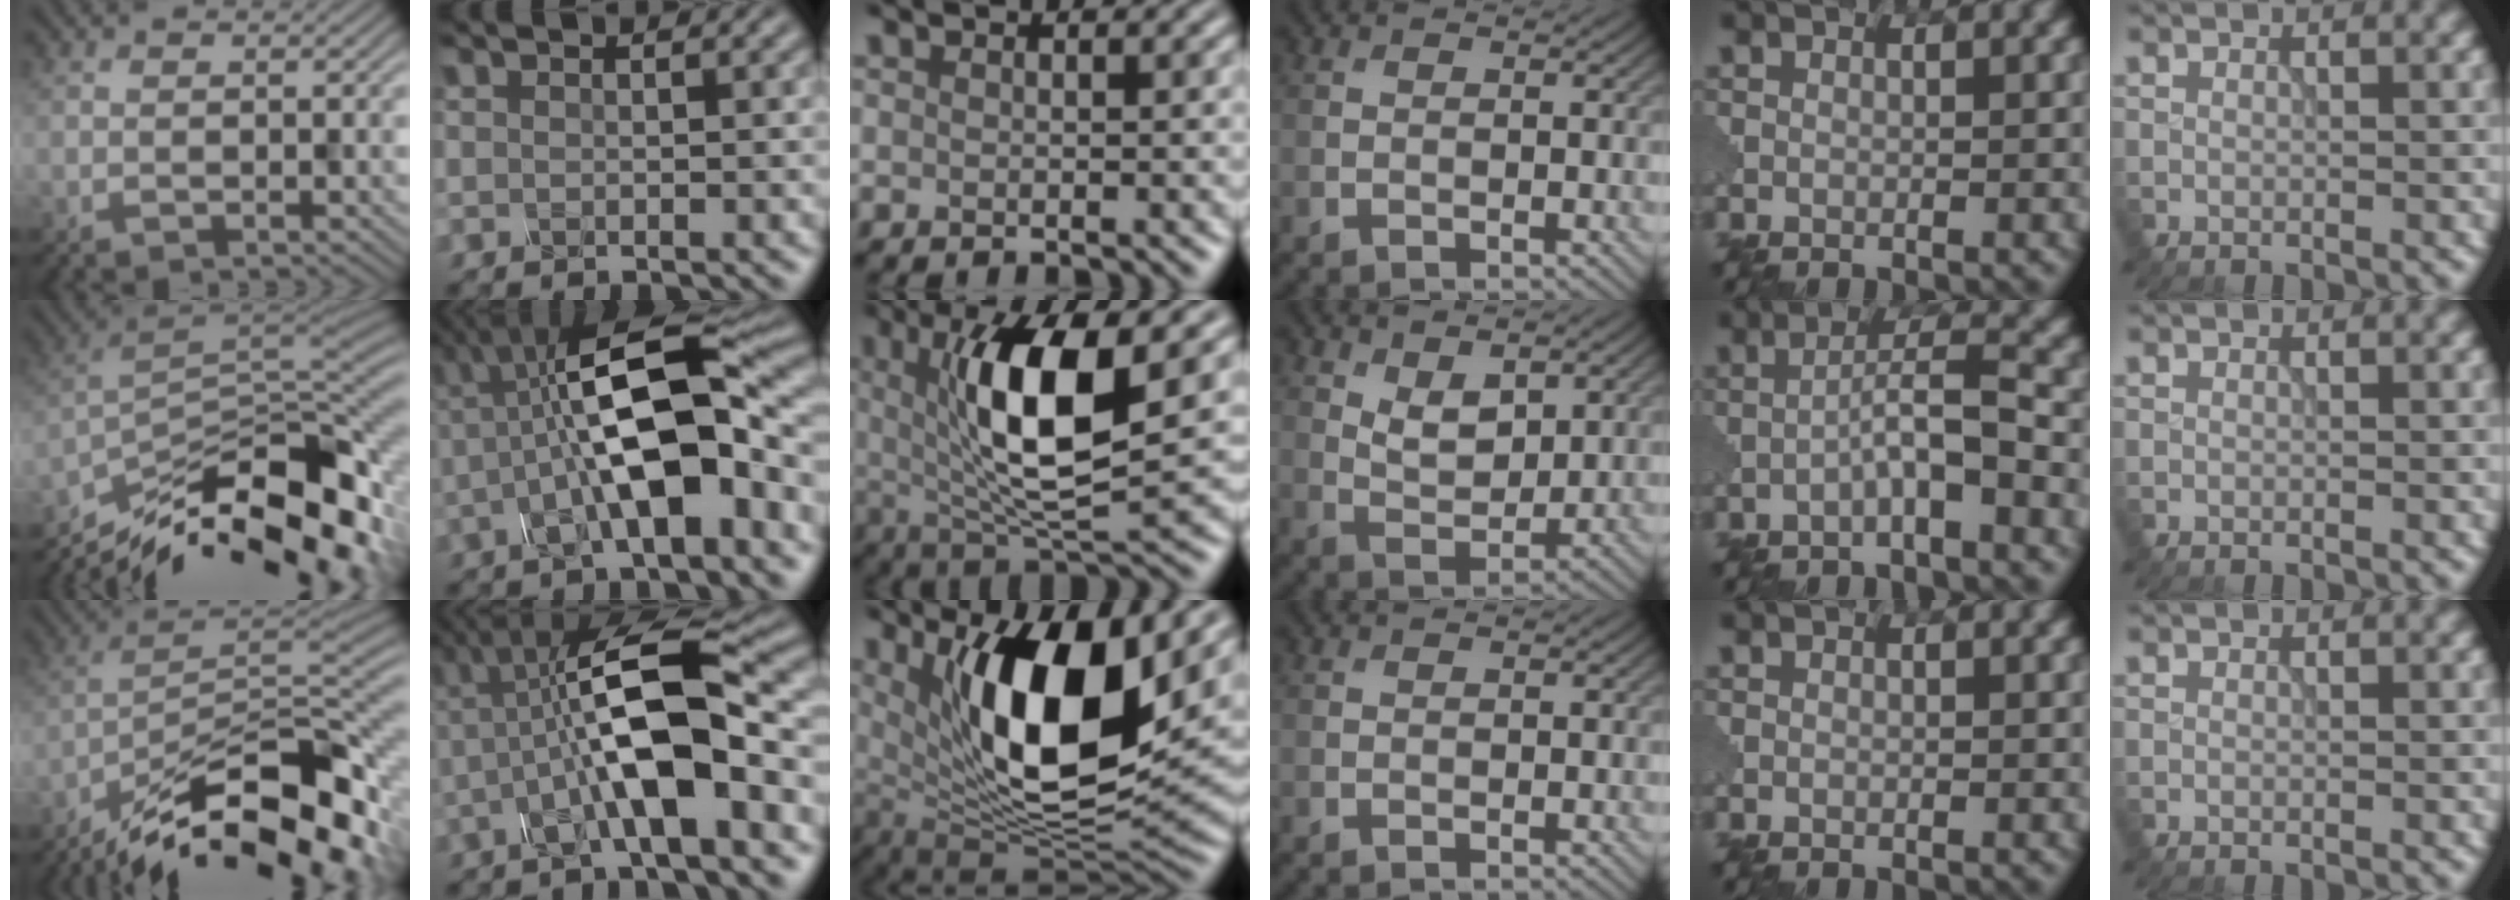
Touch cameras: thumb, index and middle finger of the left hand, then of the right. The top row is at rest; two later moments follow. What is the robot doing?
{"motion": "assemble", "object": "glue stick"}